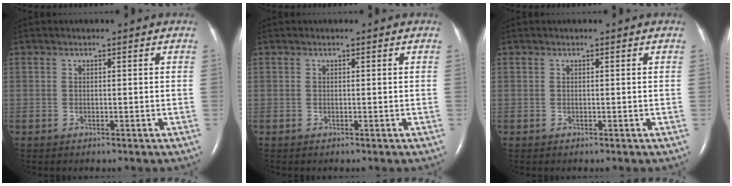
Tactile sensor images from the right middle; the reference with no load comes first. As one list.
[{"total": 0.0}, {"total": 0.0}]